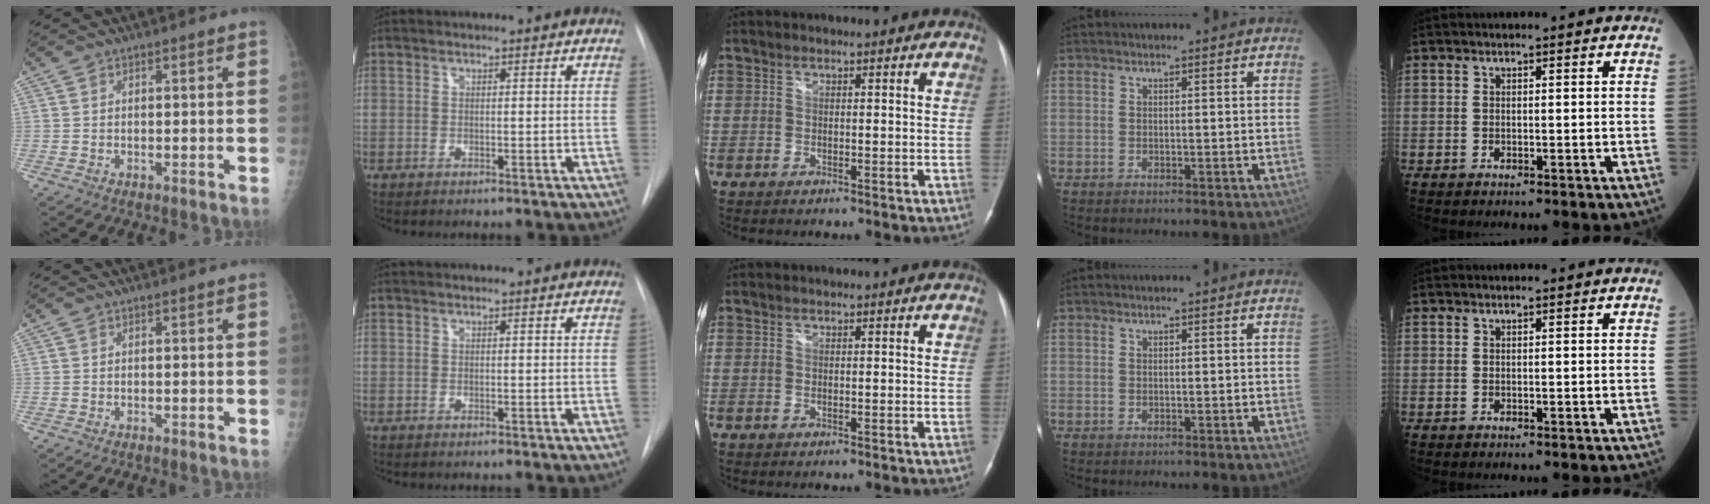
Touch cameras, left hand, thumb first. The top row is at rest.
{}